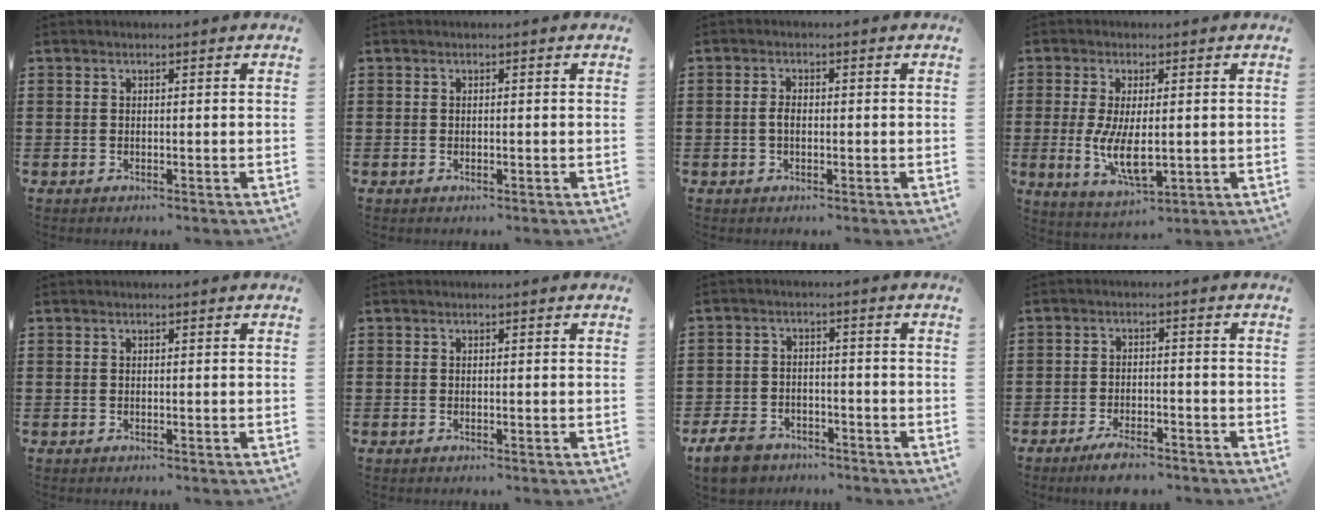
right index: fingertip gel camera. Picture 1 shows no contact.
{"total": 0.0}
{"total": 1.9, "force": [-0.2, 1.0, 1.6], "torque": [-0.039, 0.001, -0.007]}
{"total": 7.8, "force": [-0.4, 3.1, 7.1], "torque": [-0.145, -0.011, -0.010]}
{"total": 0.0}
{"total": 0.0}
{"total": 5.1, "force": [-4.4, 1.9, 1.7], "torque": [-0.050, 0.007, -0.092]}
{"total": 3.7, "force": [-3.3, 0.7, 1.5], "torque": [-0.027, 0.007, -0.063]}